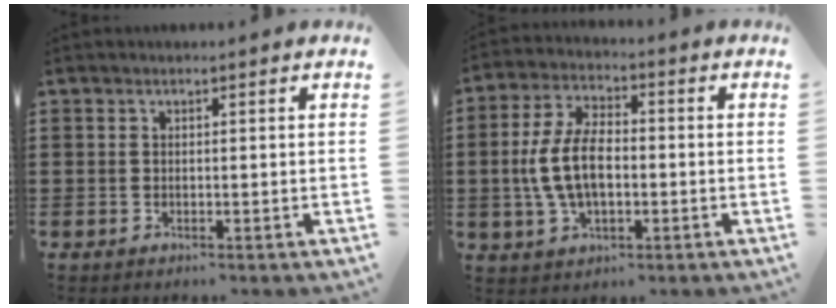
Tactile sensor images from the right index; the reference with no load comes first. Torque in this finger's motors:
{"motor_torque": [2.14, 0.00, 0.35, 0.21]}